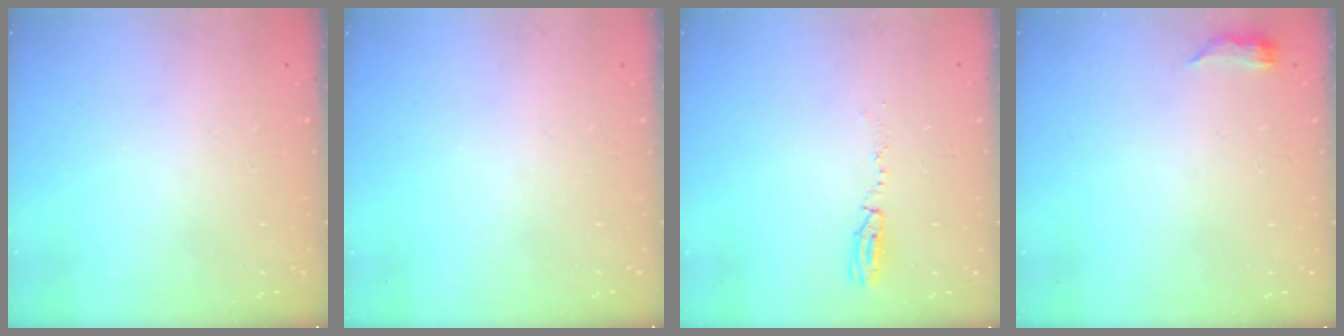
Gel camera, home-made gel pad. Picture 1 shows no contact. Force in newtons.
{"total": 0.0}
{"total": 10.5, "press": 5.2, "slide": 9.1}
{"total": 3.8, "press": 3.3, "slide": 1.9}